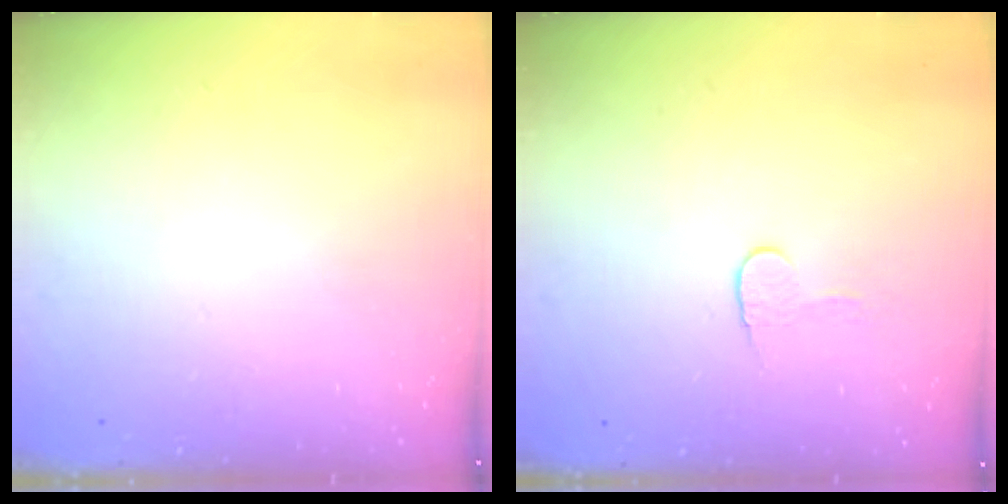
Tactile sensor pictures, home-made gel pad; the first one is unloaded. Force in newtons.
{"total": 5.3, "press": 5.3, "slide": 0.5}